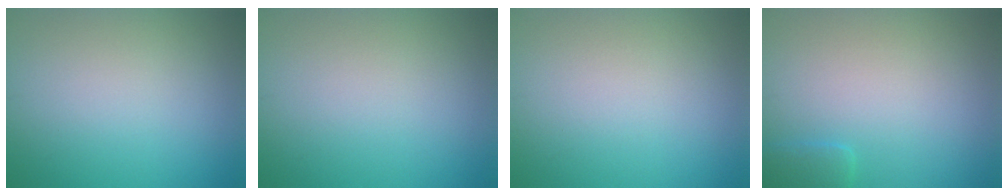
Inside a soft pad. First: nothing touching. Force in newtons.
{"total": 0.0}
{"total": 0.0}
{"total": 1.7, "press": 1.7, "slide": 0.1}